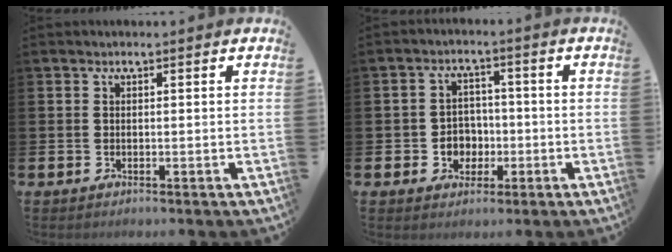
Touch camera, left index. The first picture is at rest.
{"total": 3.8, "force": [-0.8, 3.6, 1.0], "torque": [-0.019, 0.000, -0.024]}